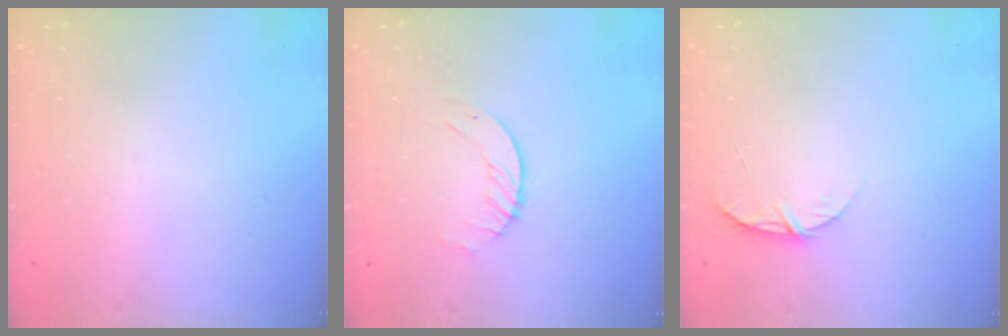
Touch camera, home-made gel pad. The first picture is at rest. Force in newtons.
{"total": 1.7, "press": 1.7, "slide": 0.2}
{"total": 6.1, "press": 6.1, "slide": 0.7}